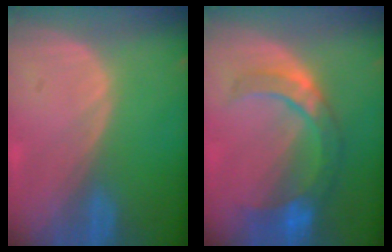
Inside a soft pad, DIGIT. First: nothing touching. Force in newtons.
{"total": 8.5, "press": 7.7, "slide": 3.4}